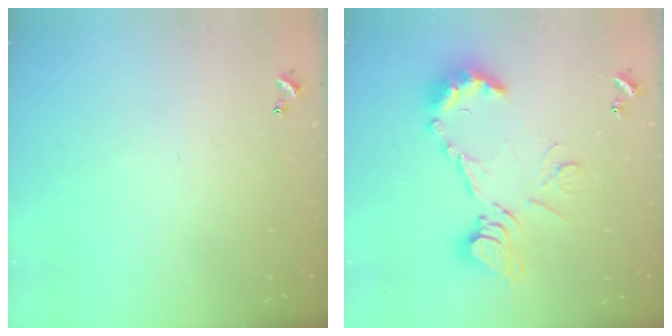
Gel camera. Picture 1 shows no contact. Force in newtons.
{"total": 14.2, "press": 14.2, "slide": 1.6}